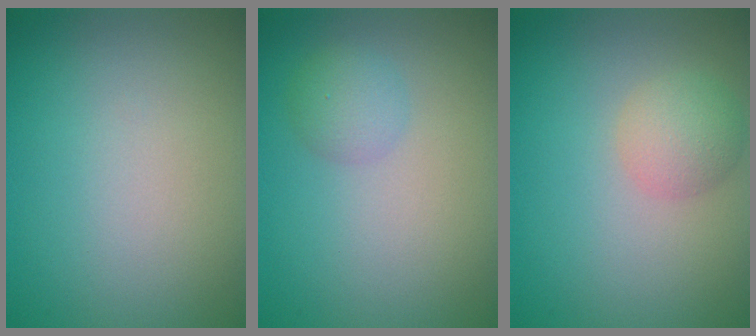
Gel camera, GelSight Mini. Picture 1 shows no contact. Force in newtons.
{"total": 1.9, "press": 1.9, "slide": 0.1}
{"total": 2.6, "press": 2.6, "slide": 0.1}